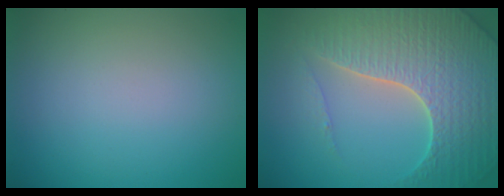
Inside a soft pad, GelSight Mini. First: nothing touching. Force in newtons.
{"total": 7.0, "press": 6.8, "slide": 1.8}